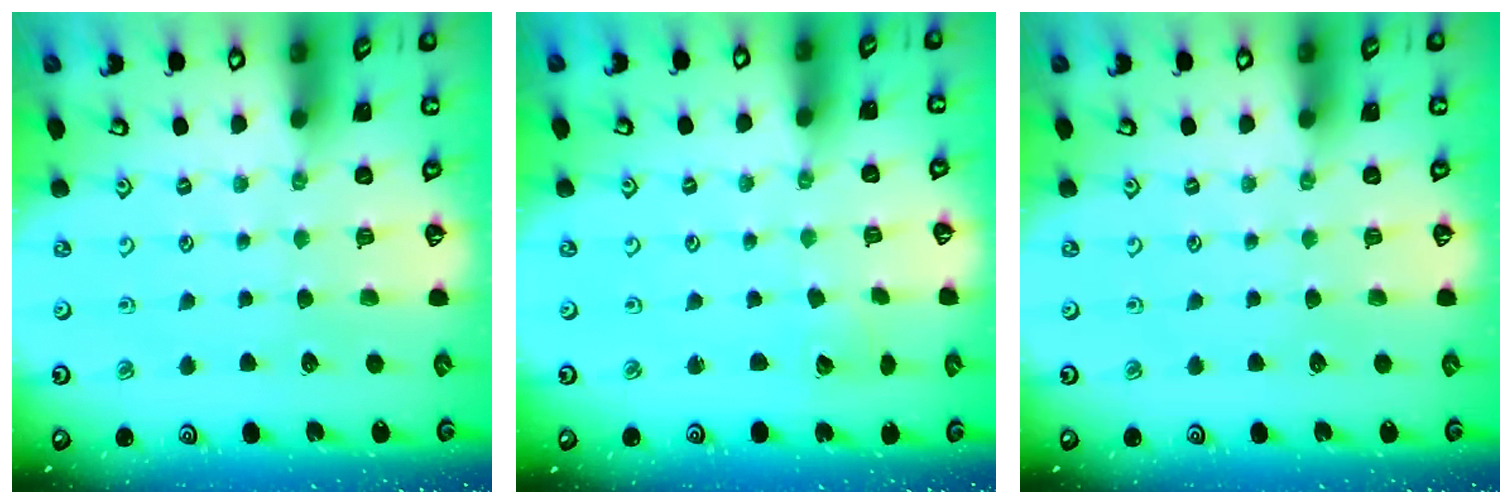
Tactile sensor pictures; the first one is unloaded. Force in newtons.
{"total": 2.8, "press": 2.8, "slide": 0.1}
{"total": 0.0}